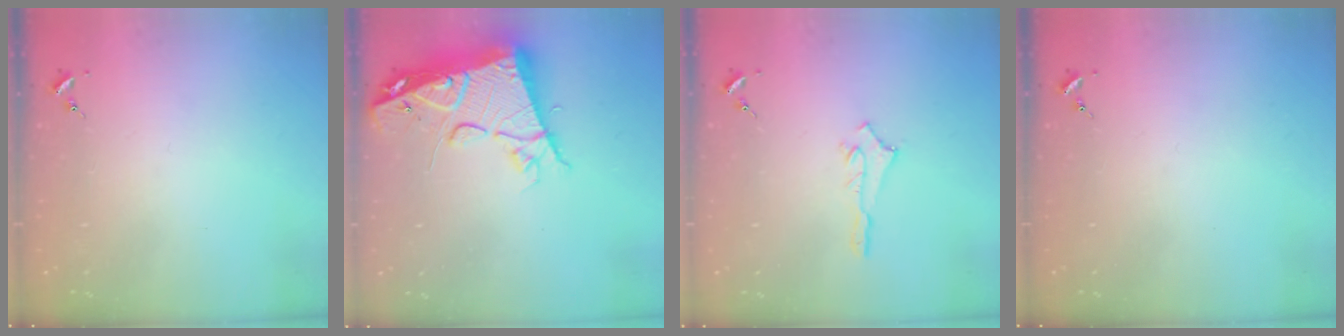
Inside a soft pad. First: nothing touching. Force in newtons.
{"total": 18.3, "press": 18.1, "slide": 2.1}
{"total": 2.5, "press": 2.5, "slide": 0.2}
{"total": 0.0}